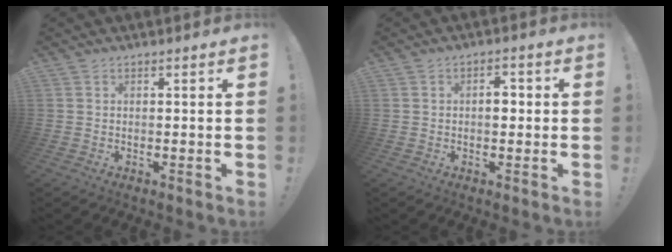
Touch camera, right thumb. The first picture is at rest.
{"total": 3.6, "force": [-0.5, 2.4, 2.6], "torque": [-0.031, 0.007, -0.016]}